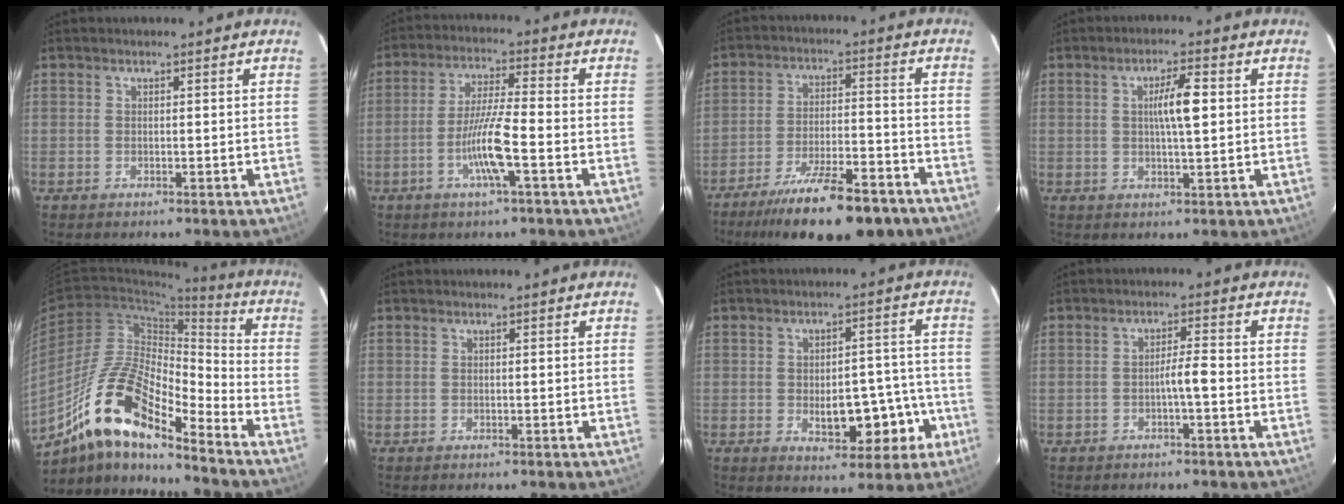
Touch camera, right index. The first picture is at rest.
{"total": 8.2, "force": [-2.8, -0.1, 7.7], "torque": [-0.147, -0.001, -0.055]}
{"total": 16.0, "force": [-12.1, 3.0, 10.0], "torque": [-0.140, -0.010, -0.193]}
{"total": 5.2, "force": [0.8, 0.5, 5.2], "torque": [-0.091, 0.004, 0.012]}
{"total": 14.1, "force": [-10.0, 3.8, 9.1], "torque": [-0.171, 0.028, -0.176]}
{"total": 0.0}
{"total": 9.6, "force": [-3.1, 5.0, 7.6], "torque": [-0.086, 0.026, -0.026]}
{"total": 2.5, "force": [-0.9, -0.1, 2.3], "torque": [-0.035, 0.004, -0.017]}